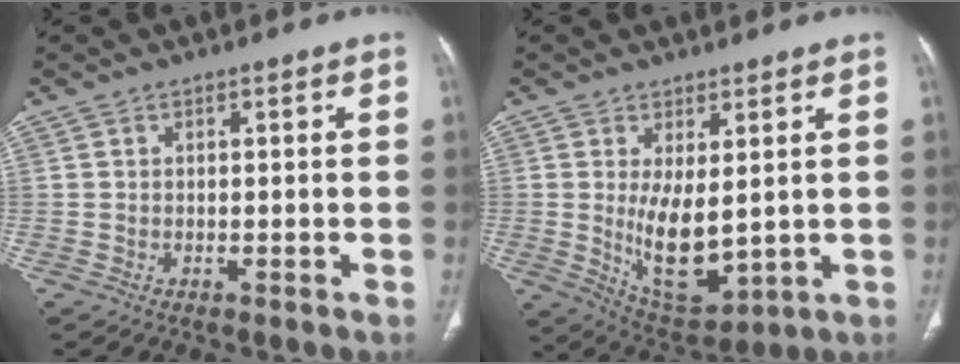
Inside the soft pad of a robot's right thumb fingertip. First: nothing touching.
{"total": 10.3, "force": [0.5, 4.8, 9.1], "torque": [-0.137, -0.030, 0.034]}